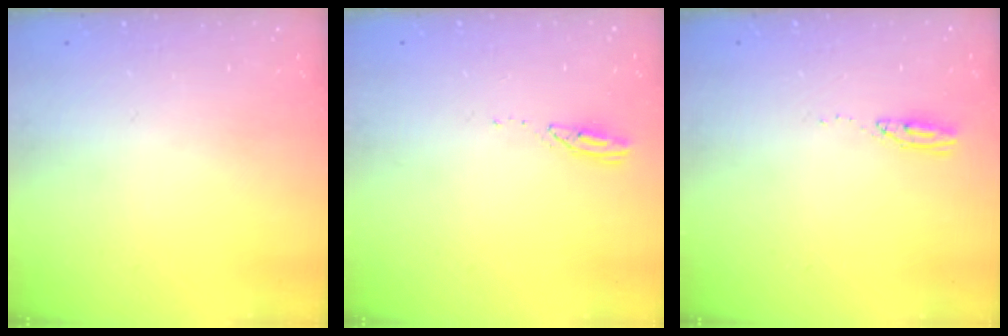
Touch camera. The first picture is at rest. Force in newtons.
{"total": 2.9, "press": 2.8, "slide": 0.4}
{"total": 3.6, "press": 3.4, "slide": 1.2}